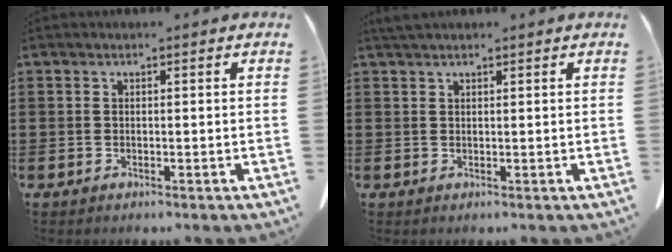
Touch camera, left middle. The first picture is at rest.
{"total": 1.4, "force": [1.2, 0.2, 0.7], "torque": [-0.017, 0.000, 0.023]}